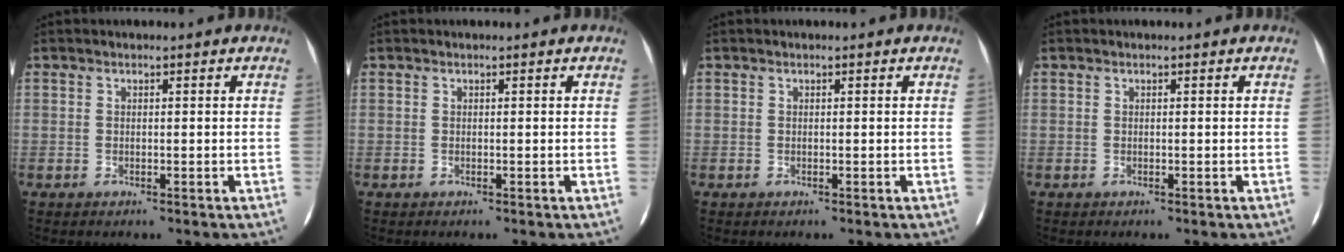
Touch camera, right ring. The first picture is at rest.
{"total": 0.0}
{"total": 0.0}
{"total": 0.0}